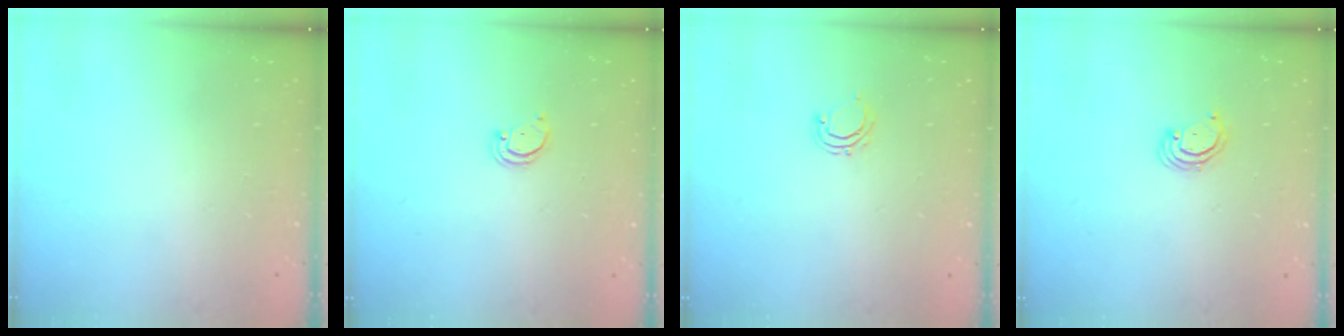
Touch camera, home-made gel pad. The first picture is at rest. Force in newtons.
{"total": 1.6, "press": 1.6, "slide": 0.1}
{"total": 5.2, "press": 5.1, "slide": 1.0}
{"total": 2.5, "press": 2.5, "slide": 0.2}